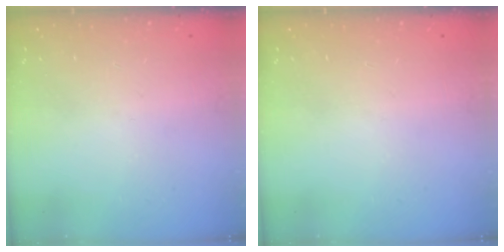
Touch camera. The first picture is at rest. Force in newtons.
{"total": 0.0}